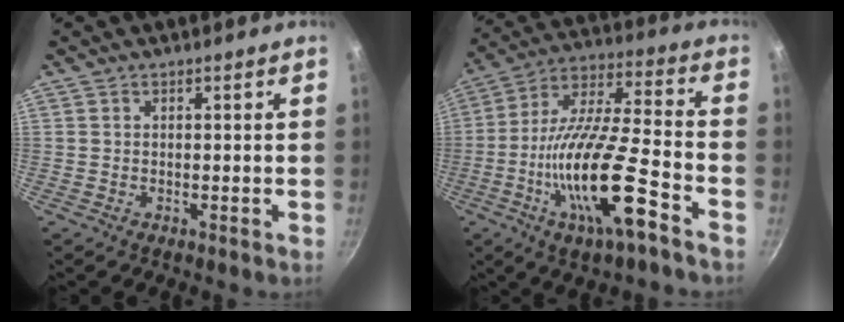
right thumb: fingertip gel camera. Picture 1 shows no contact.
{"total": 20.1, "force": [-8.3, 4.8, 17.7], "torque": [-0.315, 0.034, -0.159]}